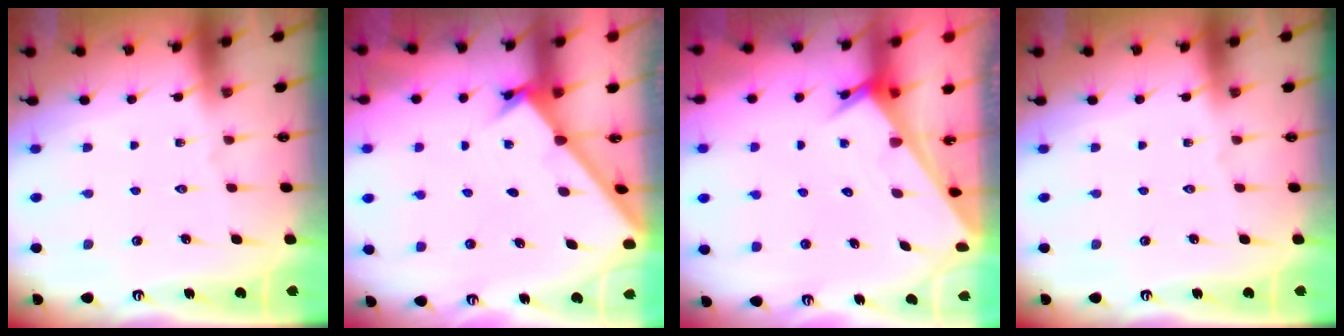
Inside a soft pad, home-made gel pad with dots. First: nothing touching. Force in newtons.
{"total": 1.8, "press": 1.8, "slide": 0.2}
{"total": 3.1, "press": 3.1, "slide": 0.3}
{"total": 0.0}